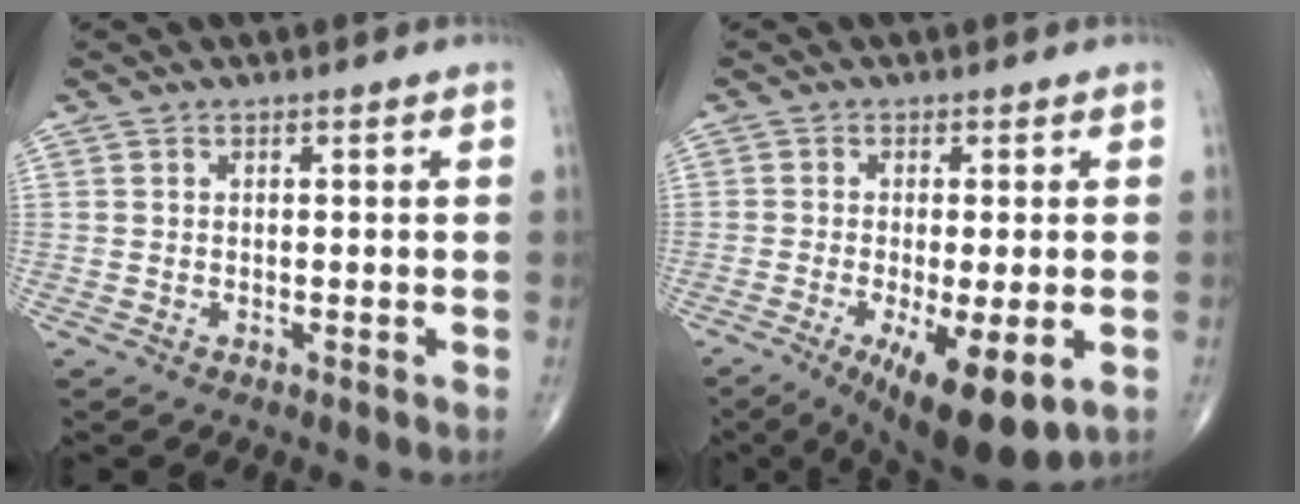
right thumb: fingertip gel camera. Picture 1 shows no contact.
{"total": 12.4, "force": [-4.7, 3.5, 11.0], "torque": [-0.169, -0.018, -0.064]}